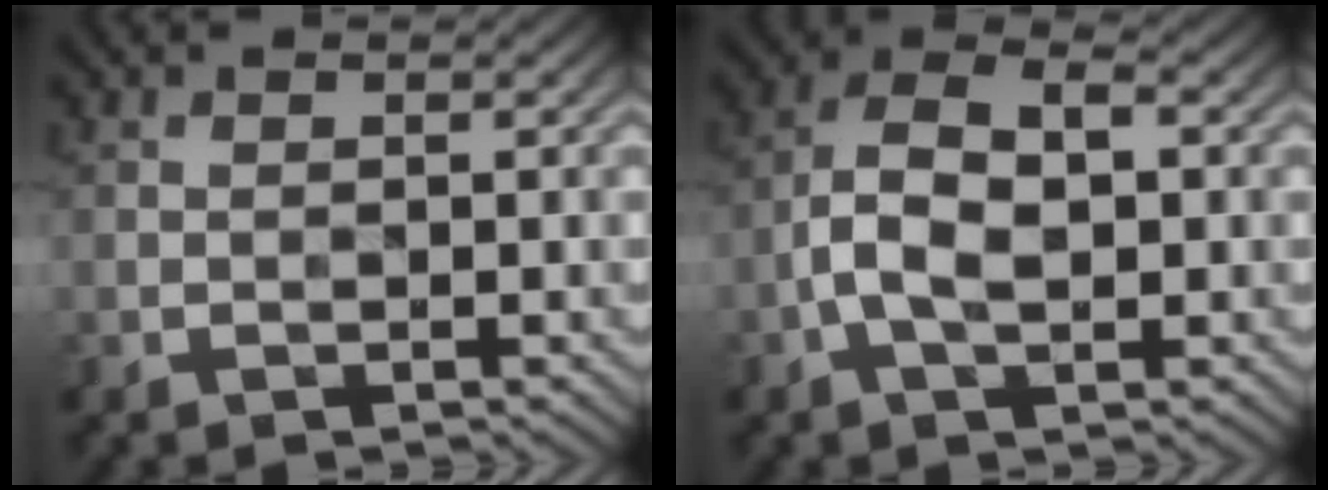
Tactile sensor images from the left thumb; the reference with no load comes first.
{"total": 7.8, "force": [-1.2, 4.1, 6.6], "torque": [-0.126, 0.019, -0.029]}